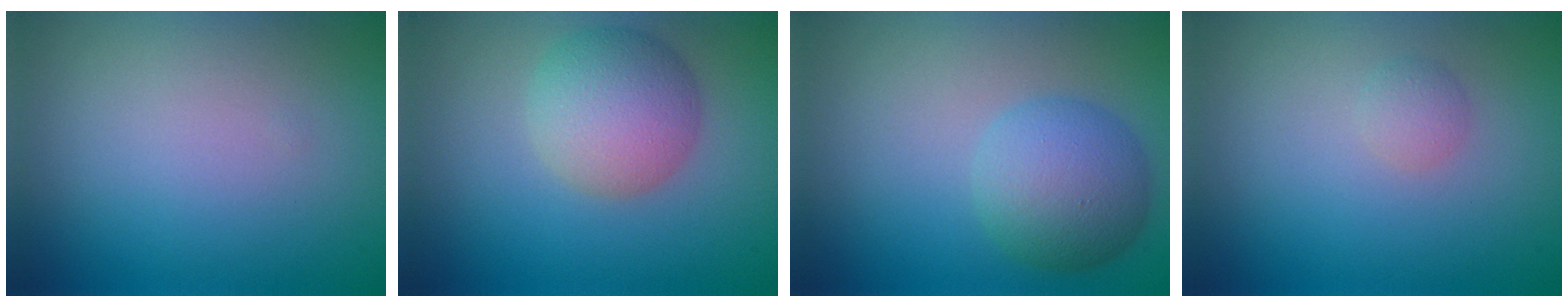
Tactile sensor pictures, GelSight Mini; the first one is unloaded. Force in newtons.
{"total": 4.8, "press": 4.8, "slide": 0.1}
{"total": 5.1, "press": 5.1, "slide": 0.2}
{"total": 1.0, "press": 1.0, "slide": 0.0}